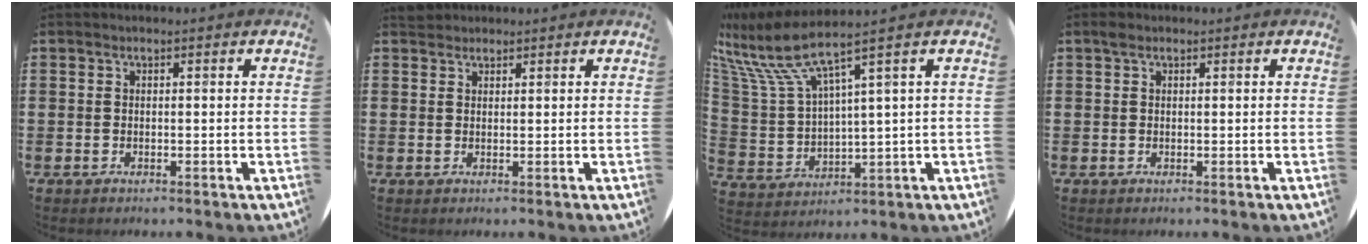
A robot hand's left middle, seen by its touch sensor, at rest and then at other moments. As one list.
[{"total": 1.4, "force": [1.3, 0.4, -0.1], "torque": [0.007, 0.001, 0.024]}, {"total": 7.8, "force": [5.4, 1.4, 5.4], "torque": [-0.139, -0.032, 0.085]}, {"total": 0.8, "force": [0.6, 0.5, 0.3], "torque": [0.000, 0.000, 0.009]}]